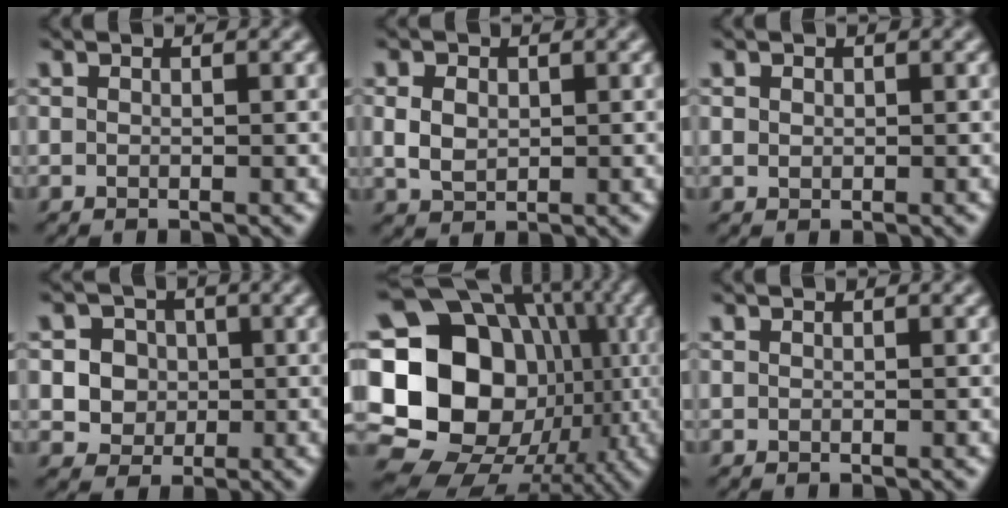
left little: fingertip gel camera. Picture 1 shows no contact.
{"total": 2.5, "force": [0.1, 1.9, 1.6], "torque": [-0.040, -0.001, 0.001]}
{"total": 0.6, "force": [0.1, 0.5, 0.2], "torque": [-0.002, -0.003, 0.004]}
{"total": 4.9, "force": [0.3, 4.5, 1.8], "torque": [-0.025, 0.016, 0.001]}
{"total": 23.3, "force": [-1.1, 20.2, 11.5], "torque": [-0.227, 0.031, -0.059]}
{"total": 0.0}